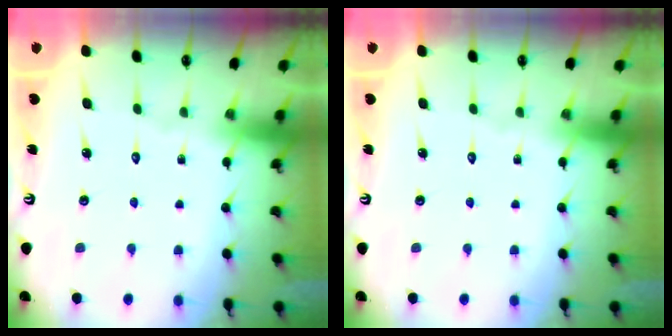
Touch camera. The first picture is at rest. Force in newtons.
{"total": 0.0}